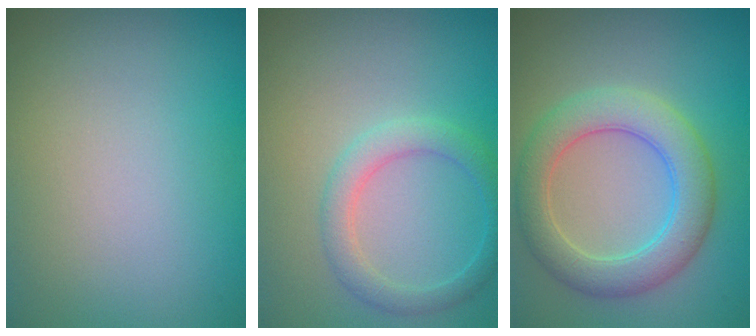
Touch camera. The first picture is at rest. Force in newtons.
{"total": 2.7, "press": 2.7, "slide": 0.2}
{"total": 5.5, "press": 5.5, "slide": 0.3}